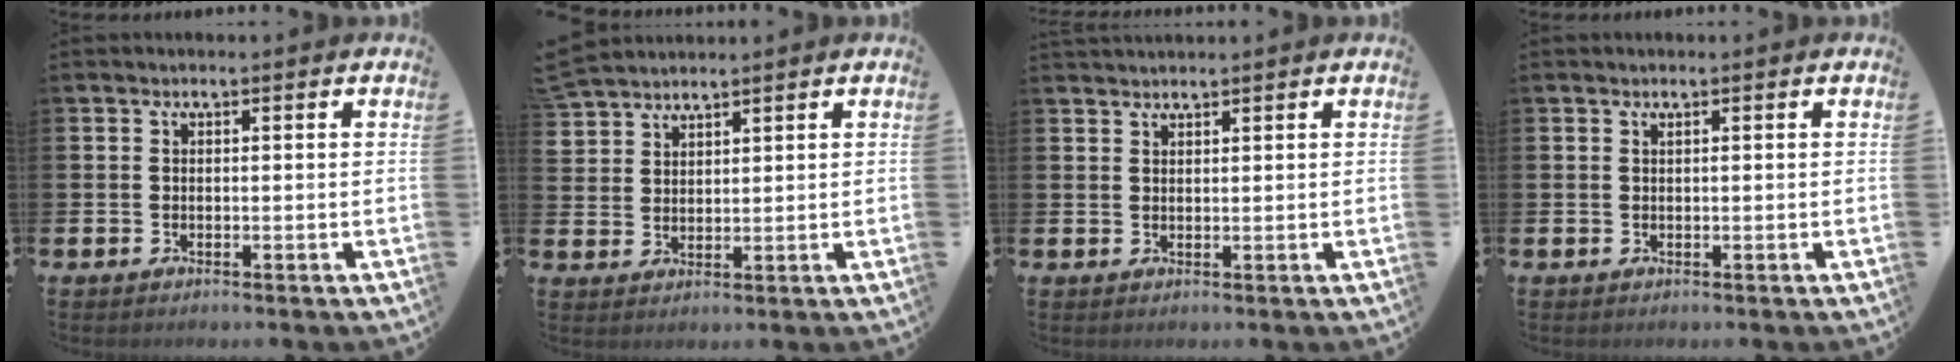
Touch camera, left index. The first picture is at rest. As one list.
[{"total": 3.7, "force": [3.5, 0.7, -0.5], "torque": [0.000, -0.017, 0.068]}, {"total": 1.4, "force": [1.4, 0.2, 0.0], "torque": [0.007, -0.004, 0.024]}, {"total": 0.0}]